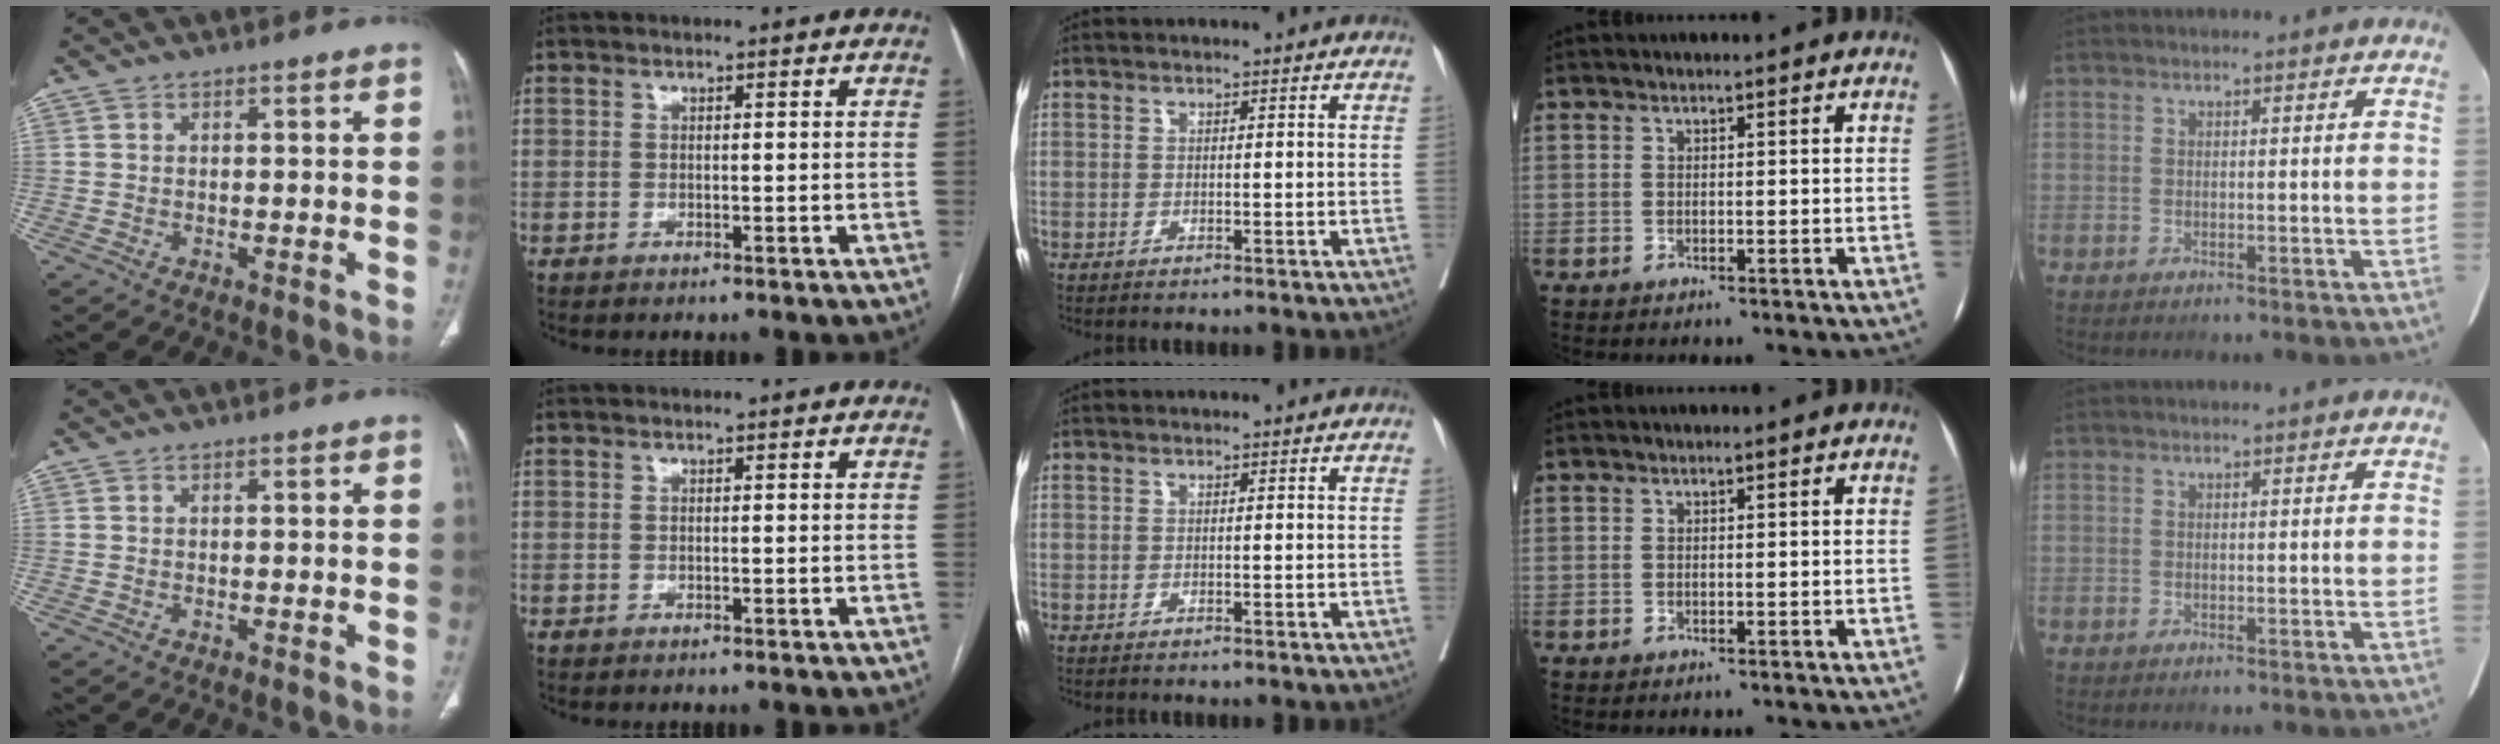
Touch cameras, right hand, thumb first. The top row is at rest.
{}